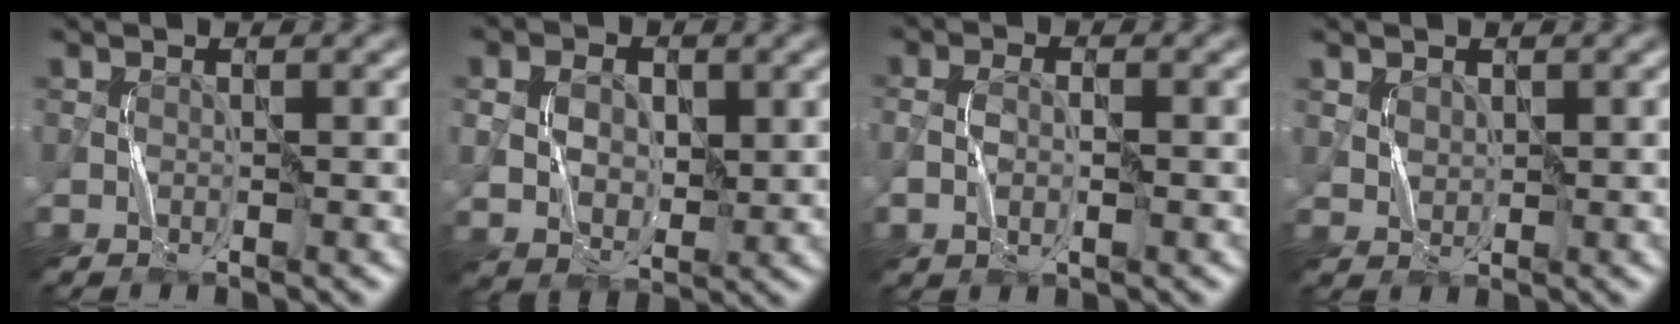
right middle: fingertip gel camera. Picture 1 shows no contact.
{"total": 4.2, "force": [0.5, 3.0, 2.9], "torque": [-0.060, -0.001, 0.012]}
{"total": 2.2, "force": [-0.5, 1.2, 1.8], "torque": [-0.041, 0.000, -0.010]}
{"total": 1.3, "force": [0.7, 1.0, 0.5], "torque": [-0.012, -0.002, 0.021]}